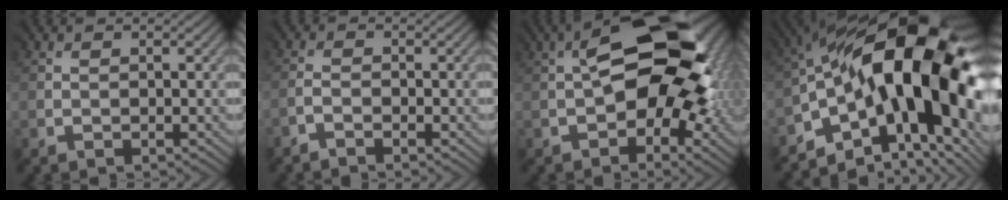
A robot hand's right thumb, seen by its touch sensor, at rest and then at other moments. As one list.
[{"total": 1.4, "force": [-1.4, -0.3, -0.1], "torque": [-0.006, 0.001, -0.032]}, {"total": 16.9, "force": [0.4, 9.6, 14.0], "torque": [-0.206, -0.004, 0.003]}, {"total": 19.3, "force": [-1.0, 10.3, 16.3], "torque": [-0.275, -0.005, -0.015]}]